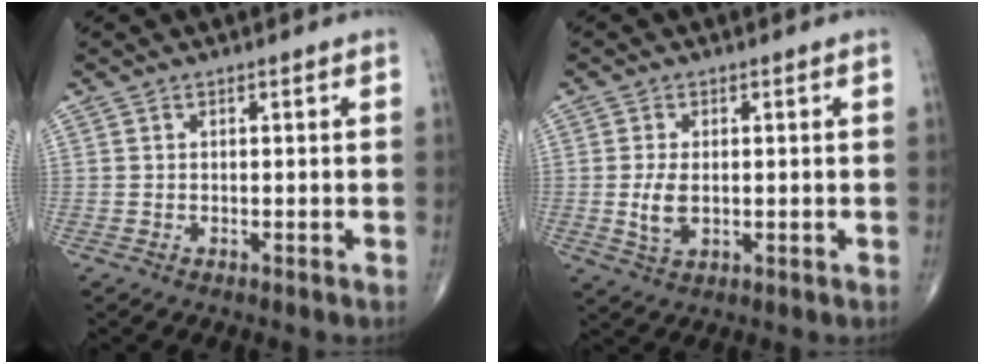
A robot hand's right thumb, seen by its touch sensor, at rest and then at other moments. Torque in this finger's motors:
{"motor_torque": [-0.25, 0.33, 0.34, 0.27, 0.04]}